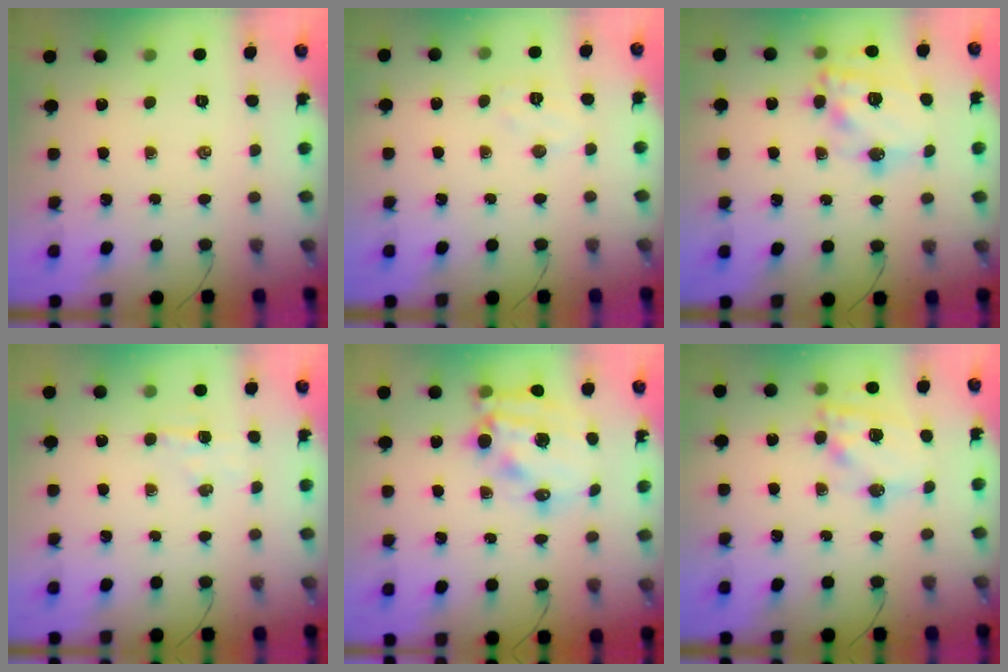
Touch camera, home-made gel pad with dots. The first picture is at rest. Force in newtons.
{"total": 4.3, "press": 4.1, "slide": 1.0}
{"total": 18.3, "press": 17.9, "slide": 3.8}
{"total": 3.7, "press": 3.6, "slide": 0.8}
{"total": 15.7, "press": 15.3, "slide": 3.8}
{"total": 15.5, "press": 15.1, "slide": 3.5}